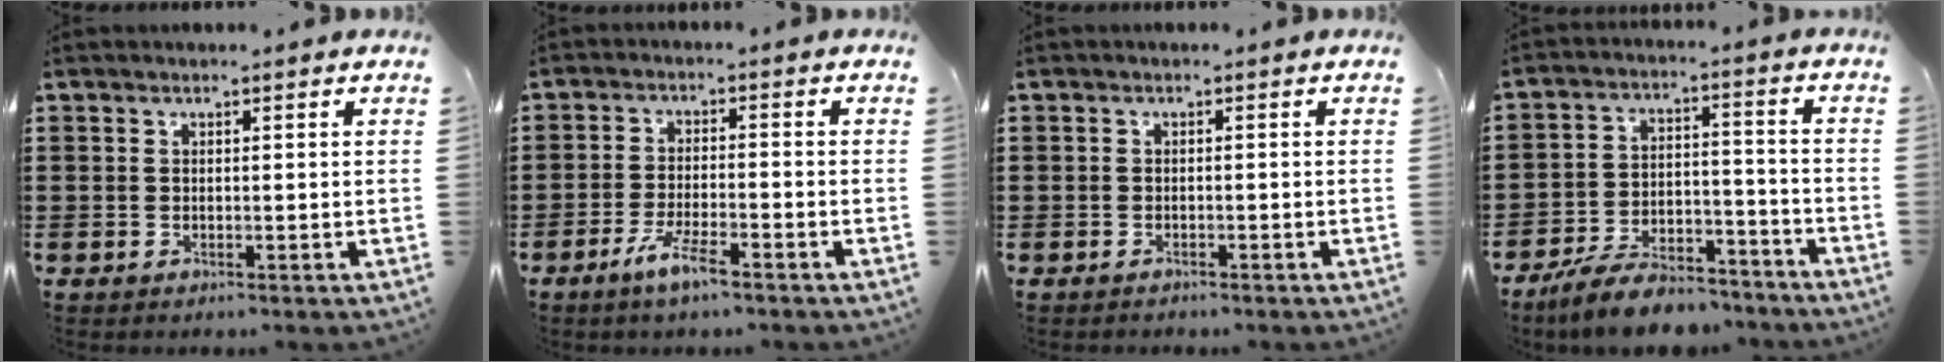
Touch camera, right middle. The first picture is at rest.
{"total": 4.9, "force": [-3.2, 0.6, 3.7], "torque": [-0.074, -0.005, -0.058]}
{"total": 0.8, "force": [-0.7, 0.4, -0.1], "torque": [-0.001, 0.002, -0.015]}
{"total": 8.8, "force": [-8.1, 2.3, 2.5], "torque": [-0.039, 0.030, -0.153]}